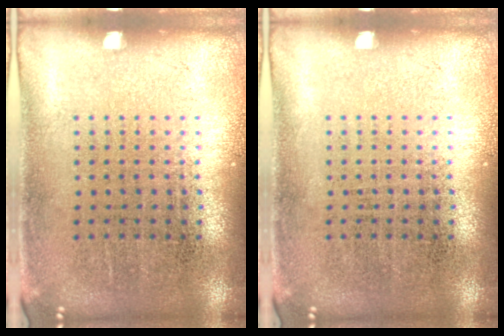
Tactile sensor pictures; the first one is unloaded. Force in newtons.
{"total": 0.0}